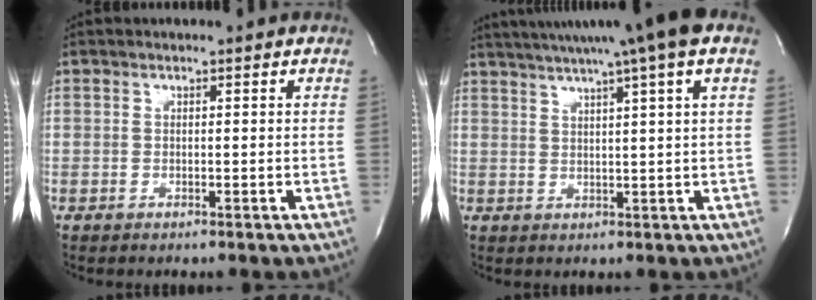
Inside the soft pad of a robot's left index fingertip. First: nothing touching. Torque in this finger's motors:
{"motor_torque": [0.76, -0.88, 0.40, 0.21]}